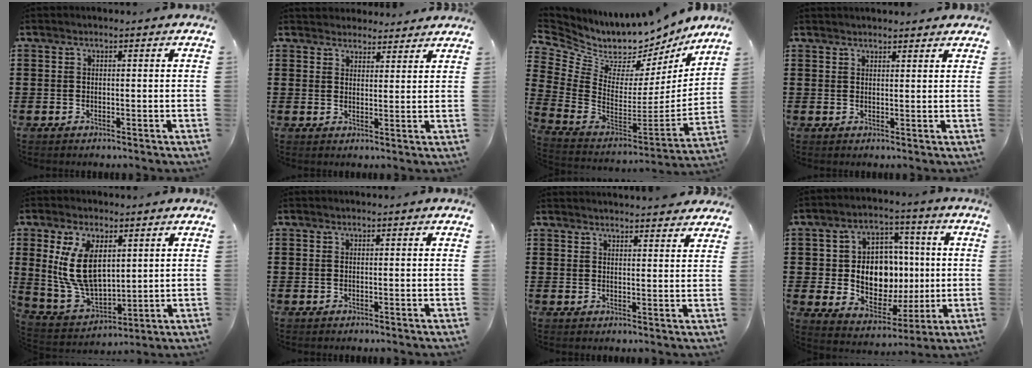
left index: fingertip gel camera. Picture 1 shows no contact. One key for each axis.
{"total": 3.1, "fx": 2.9, "fy": 0.9, "fz": -0.2, "tx": -0.006, "ty": -0.007, "tz": 0.056}
{"total": 5.5, "fx": 4.7, "fy": 2.7, "fz": 0.0, "tx": -0.047, "ty": -0.066, "tz": 0.078}
{"total": 1.6, "fx": 1.6, "fy": 0.1, "fz": 0.3, "tx": -0.009, "ty": 0.001, "tz": 0.031}
{"total": 10.9, "fx": 3.4, "fy": 6.1, "fz": 8.5, "tx": -0.211, "ty": -0.003, "tz": 0.058}
{"total": 0.0}
{"total": 2.9, "fx": 2.8, "fy": -0.3, "fz": 0.3, "tx": -0.005, "ty": -0.013, "tz": 0.052}
{"total": 10.7, "fx": 0.9, "fy": 8.6, "fz": 6.3, "tx": -0.115, "ty": 0.009, "tz": 0.022}